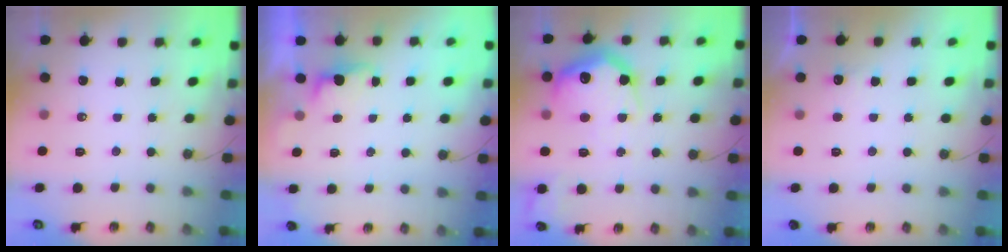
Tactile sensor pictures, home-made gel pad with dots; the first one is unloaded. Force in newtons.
{"total": 1.1, "press": 0.8, "slide": 0.7}
{"total": 23.7, "press": 23.6, "slide": 2.3}
{"total": 3.7, "press": 3.5, "slide": 1.1}